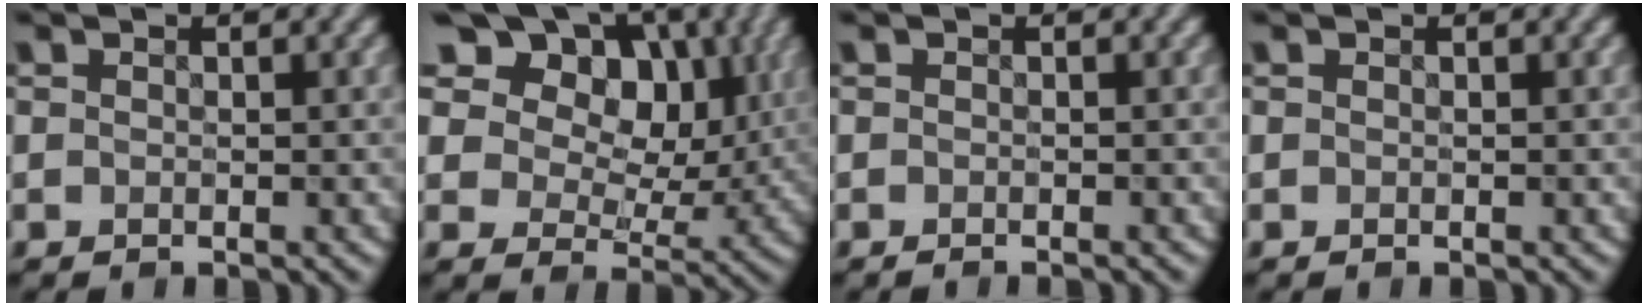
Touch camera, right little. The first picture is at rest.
{"total": 15.1, "force": [8.2, 9.2, 8.6], "torque": [-0.168, 0.046, 0.114]}
{"total": 0.6, "force": [-0.5, -0.1, 0.2], "torque": [-0.005, -0.006, -0.012]}
{"total": 0.0}